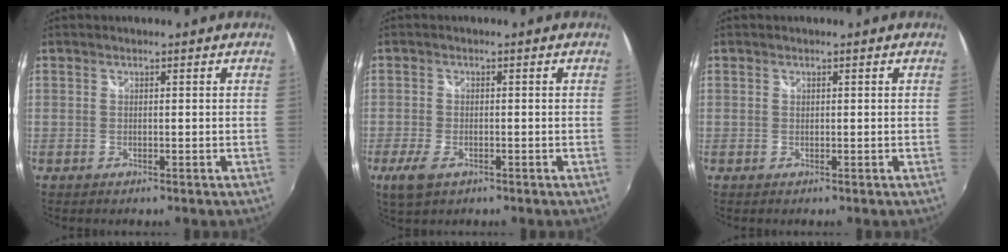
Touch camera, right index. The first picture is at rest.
{"total": 4.8, "force": [-2.7, 2.4, 3.2], "torque": [-0.078, -0.013, -0.050]}
{"total": 0.0}